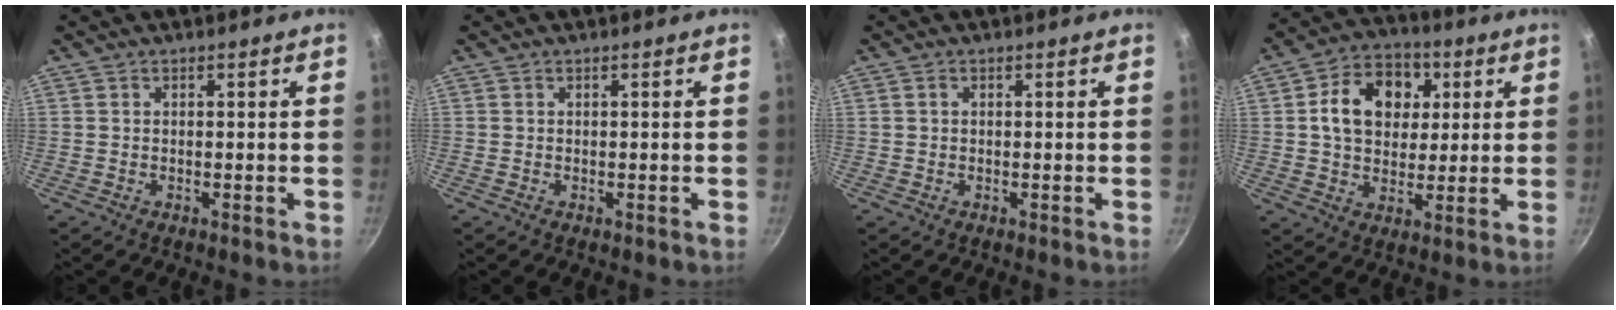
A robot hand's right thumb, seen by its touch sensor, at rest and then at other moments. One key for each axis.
{"total": 0.0}
{"total": 0.7, "fx": 0.1, "fy": 0.5, "fz": 0.4, "tx": -0.005, "ty": 0.004, "tz": 0.002}
{"total": 14.0, "fx": 3.3, "fy": 10.6, "fz": 8.4, "tx": -0.107, "ty": 0.010, "tz": 0.044}